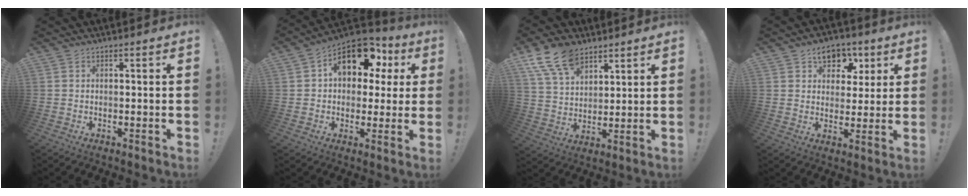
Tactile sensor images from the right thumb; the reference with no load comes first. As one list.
[{"total": 16.0, "force": [6.8, 10.1, 10.4], "torque": [-0.143, -0.024, 0.120]}, {"total": 12.7, "force": [8.6, 7.1, 6.0], "torque": [-0.113, -0.038, 0.166]}, {"total": 9.3, "force": [4.9, 6.9, 3.9], "torque": [-0.037, -0.024, 0.091]}]